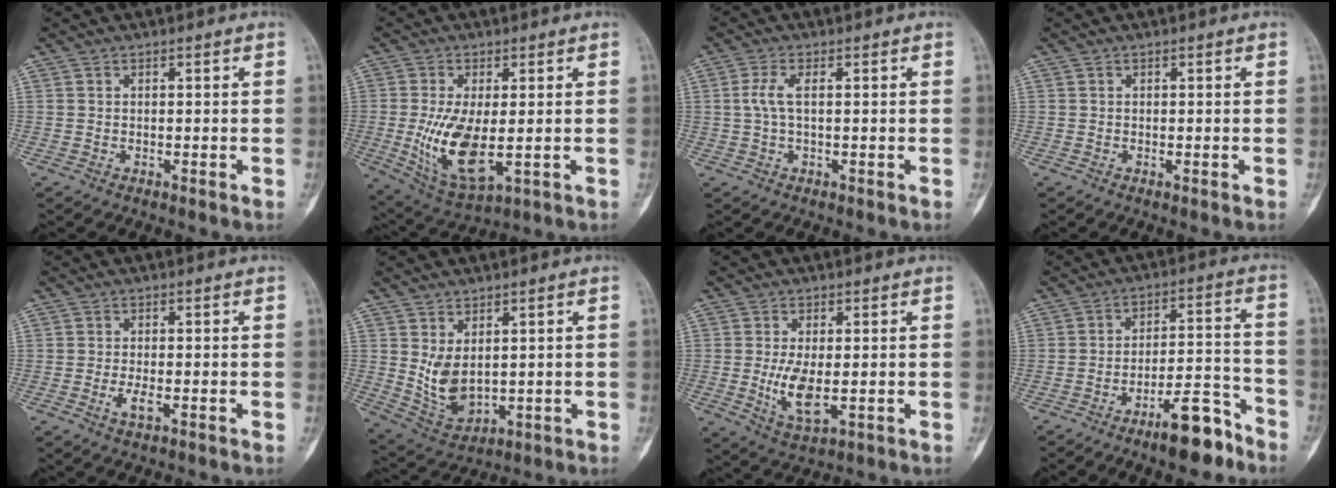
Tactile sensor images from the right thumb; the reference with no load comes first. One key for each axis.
{"total": 11.9, "fx": -1.2, "fy": 5.1, "fz": 10.7, "tx": -0.203, "ty": -0.023, "tz": -0.004}
{"total": 3.5, "fx": 0.4, "fy": 1.2, "fz": 3.2, "tx": -0.086, "ty": 0.009, "tz": 0.008}
{"total": 0.0}
{"total": 2.5, "fx": -0.8, "fy": 0.8, "fz": 2.2, "tx": -0.051, "ty": -0.005, "tz": -0.014}
{"total": 7.5, "fx": 1.4, "fy": 4.6, "fz": 5.8, "tx": -0.092, "ty": -0.018, "tz": 0.051}
{"total": 6.8, "fx": -0.6, "fy": 2.9, "fz": 6.2, "tx": -0.118, "ty": -0.018, "tz": -0.002}
{"total": 10.7, "fx": -7.6, "fy": 3.2, "fz": 6.9, "tx": -0.097, "ty": 0.070, "tz": -0.124}